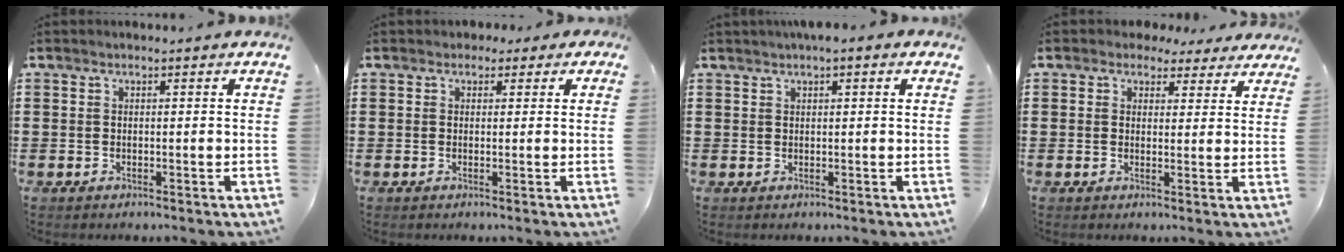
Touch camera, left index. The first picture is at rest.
{"total": 1.4, "force": [0.5, 1.2, 0.5], "torque": [-0.006, 0.005, 0.006]}
{"total": 1.3, "force": [0.9, 0.4, 0.9], "torque": [-0.019, 0.004, 0.015]}
{"total": 3.1, "force": [2.6, 1.6, 0.6], "torque": [-0.015, 0.000, 0.046]}